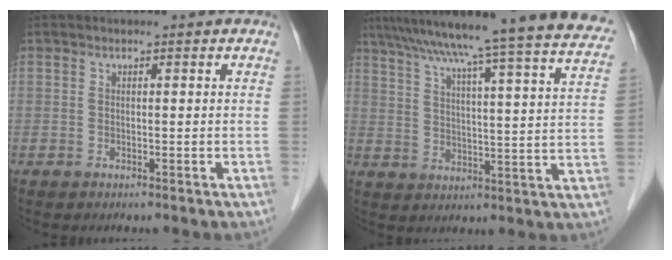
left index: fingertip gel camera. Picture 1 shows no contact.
{"total": 28.8, "force": [25.3, -0.5, 13.6], "torque": [-0.222, -0.044, 0.321]}